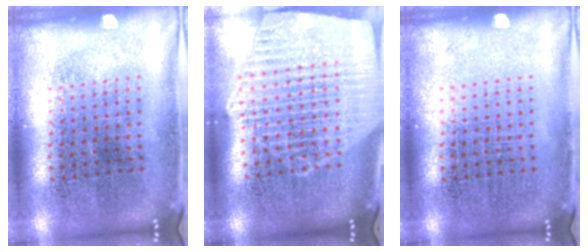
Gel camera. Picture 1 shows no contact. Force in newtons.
{"total": 2.4, "press": 2.1, "slide": 1.2}
{"total": 0.0}